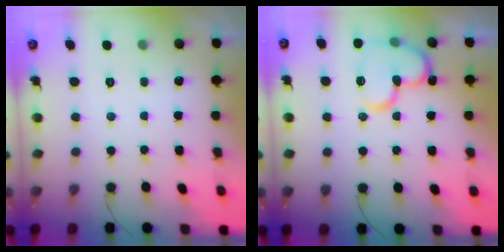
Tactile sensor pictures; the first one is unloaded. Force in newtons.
{"total": 16.9, "press": 16.8, "slide": 1.8}